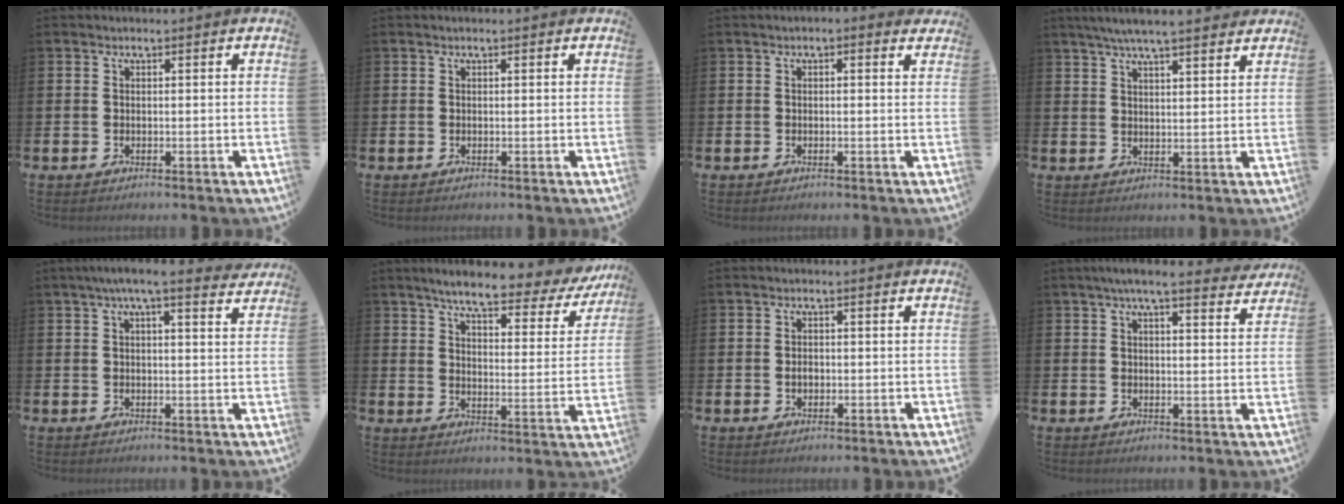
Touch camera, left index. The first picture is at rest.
{"total": 0.0}
{"total": 0.5, "force": [-0.1, 0.3, 0.4], "torque": [0.000, 0.002, -0.005]}
{"total": 5.7, "force": [5.3, 0.3, 2.2], "torque": [-0.056, -0.012, 0.096]}
{"total": 5.0, "force": [4.2, 0.4, 2.7], "torque": [-0.055, -0.012, 0.072]}
{"total": 7.2, "force": [6.3, 1.4, 3.3], "torque": [-0.079, -0.041, 0.100]}
{"total": 1.4, "force": [-0.2, 1.0, 0.9], "torque": [-0.015, 0.007, -0.005]}
{"total": 5.5, "force": [4.9, 0.4, 2.5], "torque": [-0.052, -0.015, 0.086]}